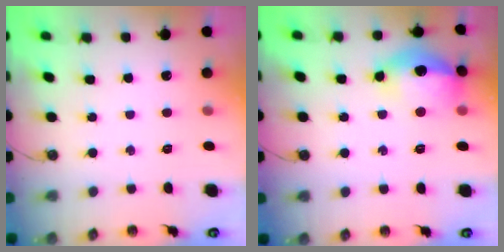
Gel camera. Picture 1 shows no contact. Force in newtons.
{"total": 16.2, "press": 16.2, "slide": 1.4}